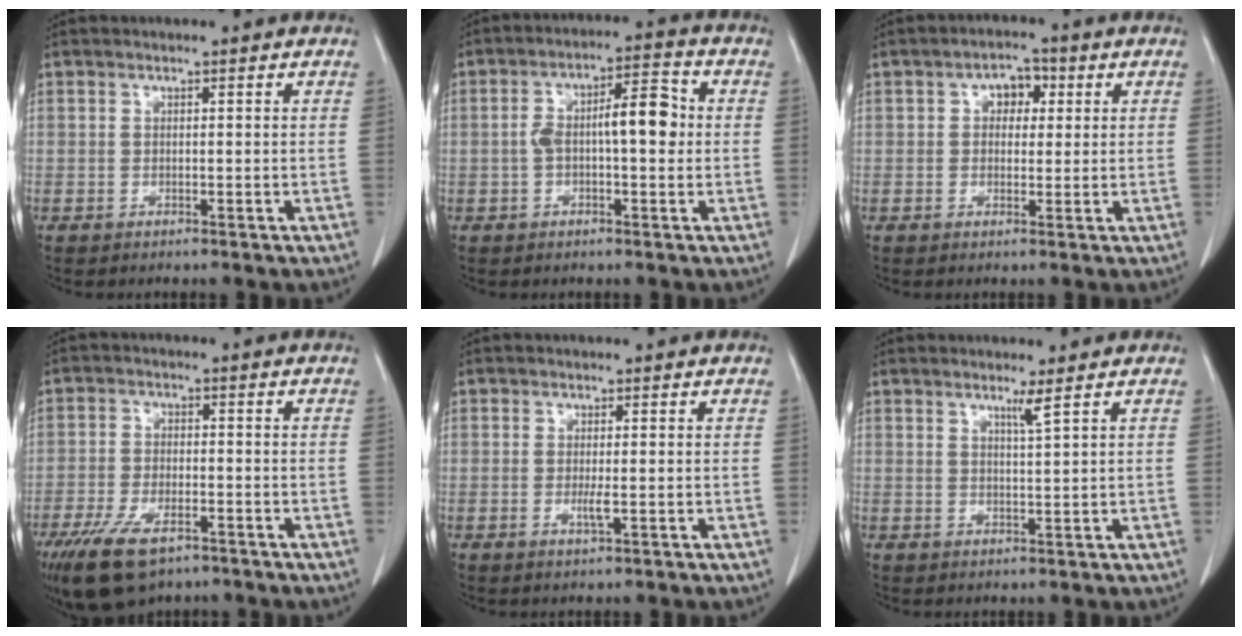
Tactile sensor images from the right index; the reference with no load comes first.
{"total": 7.2, "force": [0.3, 1.7, 7.0], "torque": [-0.121, 0.027, 0.005]}
{"total": 4.0, "force": [1.2, 2.6, 2.7], "torque": [-0.040, 0.015, 0.017]}
{"total": 10.6, "force": [-6.9, 4.2, 6.8], "torque": [-0.133, -0.016, -0.119]}
{"total": 1.7, "force": [-0.2, 0.1, 1.7], "torque": [-0.029, -0.004, -0.002]}
{"total": 1.9, "force": [1.3, -0.6, 1.3], "torque": [-0.028, -0.011, 0.026]}